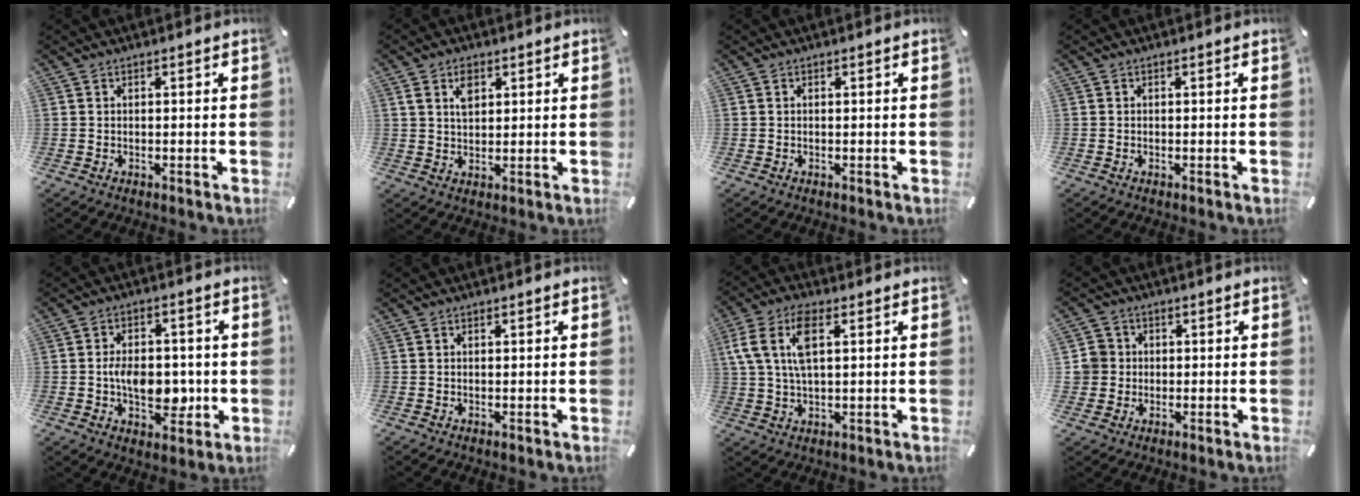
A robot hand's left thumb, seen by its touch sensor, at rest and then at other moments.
{"total": 5.1, "force": [2.3, 3.3, 3.0], "torque": [-0.053, 0.002, 0.038]}
{"total": 0.0}
{"total": 0.0}
{"total": 9.8, "force": [-1.3, 6.5, 7.2], "torque": [-0.097, 0.005, -0.021]}
{"total": 0.0}
{"total": 10.3, "force": [3.1, 5.0, 8.5], "torque": [-0.195, 0.005, 0.052]}
{"total": 5.3, "force": [0.3, 5.2, 0.7], "torque": [-0.029, 0.015, 0.008]}